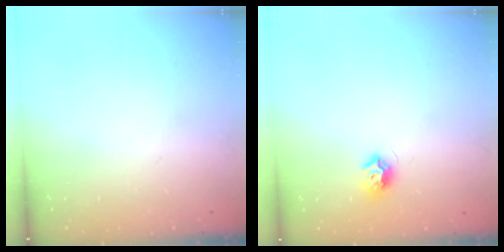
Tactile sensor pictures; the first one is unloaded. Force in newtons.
{"total": 7.6, "press": 7.6, "slide": 0.4}